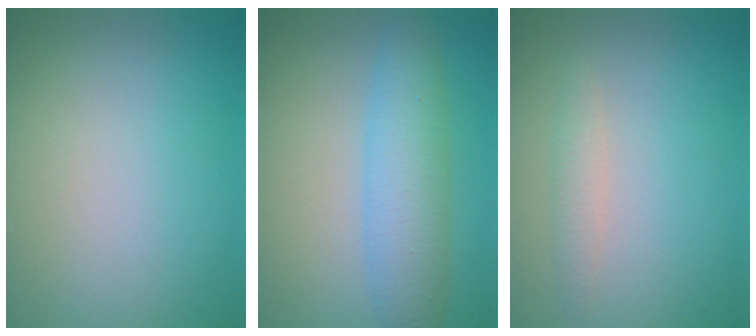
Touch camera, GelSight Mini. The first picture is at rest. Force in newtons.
{"total": 4.9, "press": 4.9, "slide": 0.2}
{"total": 1.4, "press": 1.4, "slide": 0.1}